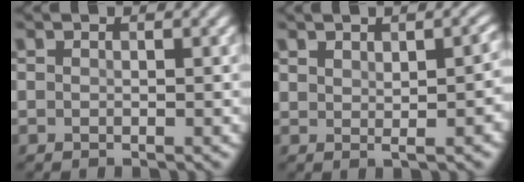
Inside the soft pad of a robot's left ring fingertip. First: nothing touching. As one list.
[{"total": 3.9, "force": [1.2, 1.1, 3.6], "torque": [-0.041, 0.005, 0.023]}]